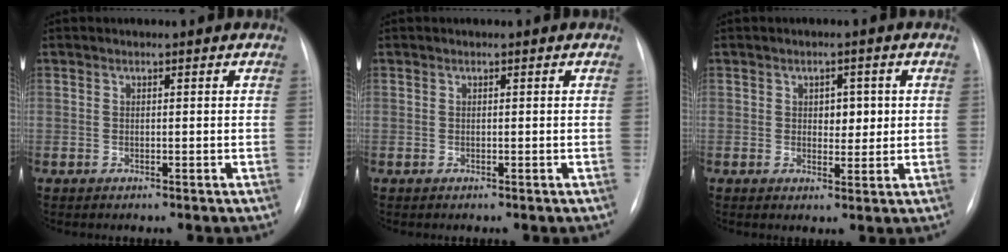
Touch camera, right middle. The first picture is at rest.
{"total": 0.0}
{"total": 3.4, "force": [0.7, 2.2, 2.5], "torque": [-0.026, 0.003, 0.011]}